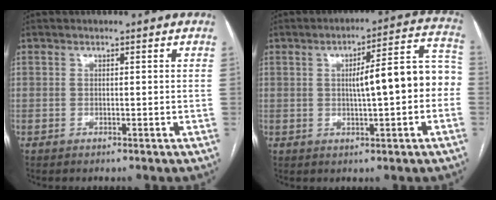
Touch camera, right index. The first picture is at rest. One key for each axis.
{"total": 11.2, "fx": -0.4, "fy": 1.9, "fz": 11.0, "tx": -0.144, "ty": 0.040, "tz": -0.003}